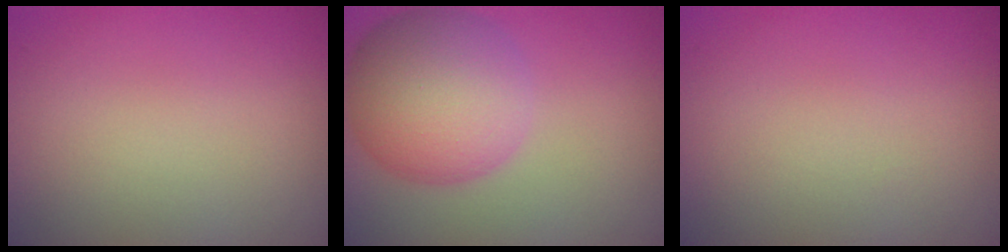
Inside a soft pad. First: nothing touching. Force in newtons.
{"total": 8.9, "press": 8.9, "slide": 0.2}
{"total": 0.0}